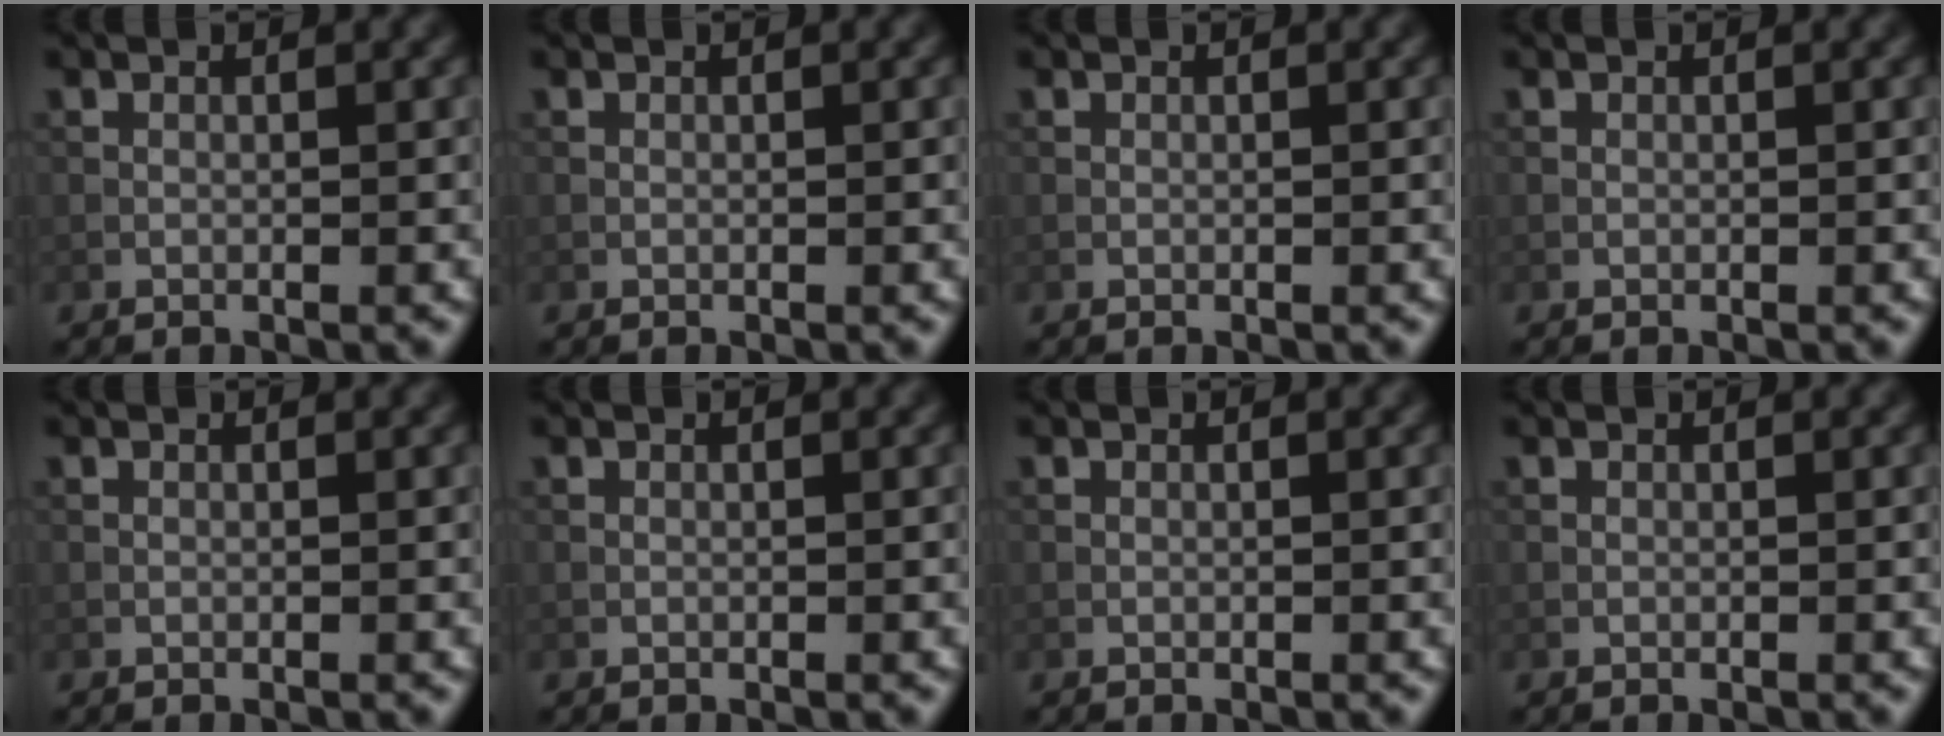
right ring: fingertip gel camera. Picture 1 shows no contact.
{"total": 0.0}
{"total": 0.0}
{"total": 0.0}
{"total": 0.0}
{"total": 0.0}
{"total": 0.0}
{"total": 0.0}